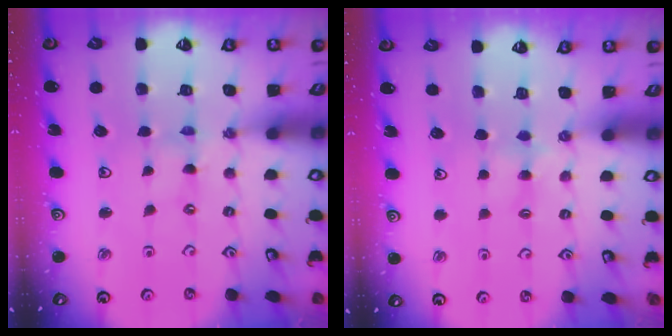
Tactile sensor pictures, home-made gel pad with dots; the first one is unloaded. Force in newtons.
{"total": 4.0, "press": 4.0, "slide": 0.5}